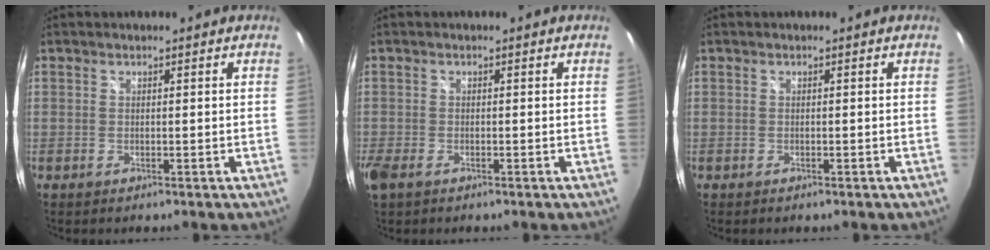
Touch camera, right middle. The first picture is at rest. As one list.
[{"total": 3.5, "force": [-2.0, 1.8, 2.2], "torque": [-0.053, -0.011, -0.038]}, {"total": 0.0}]